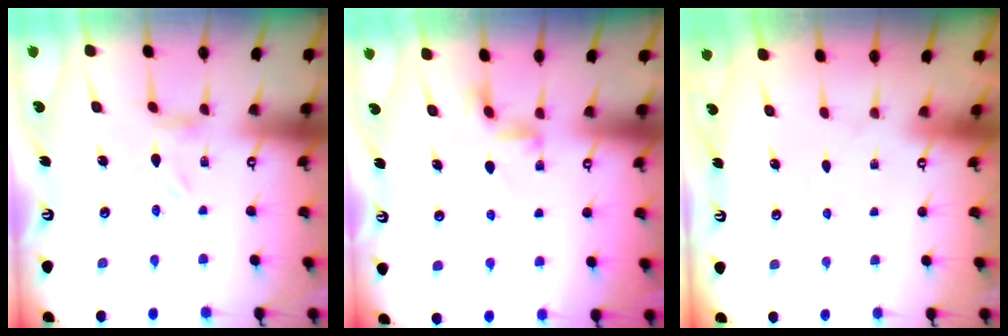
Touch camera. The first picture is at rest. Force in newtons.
{"total": 4.0, "press": 3.9, "slide": 0.6}
{"total": 1.6, "press": 1.6, "slide": 0.1}